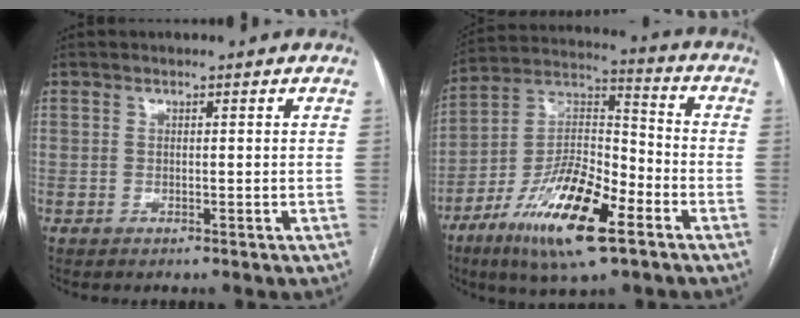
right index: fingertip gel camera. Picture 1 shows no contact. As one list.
[{"total": 17.3, "force": [-9.2, 4.5, 13.9], "torque": [-0.264, -0.006, -0.161]}]